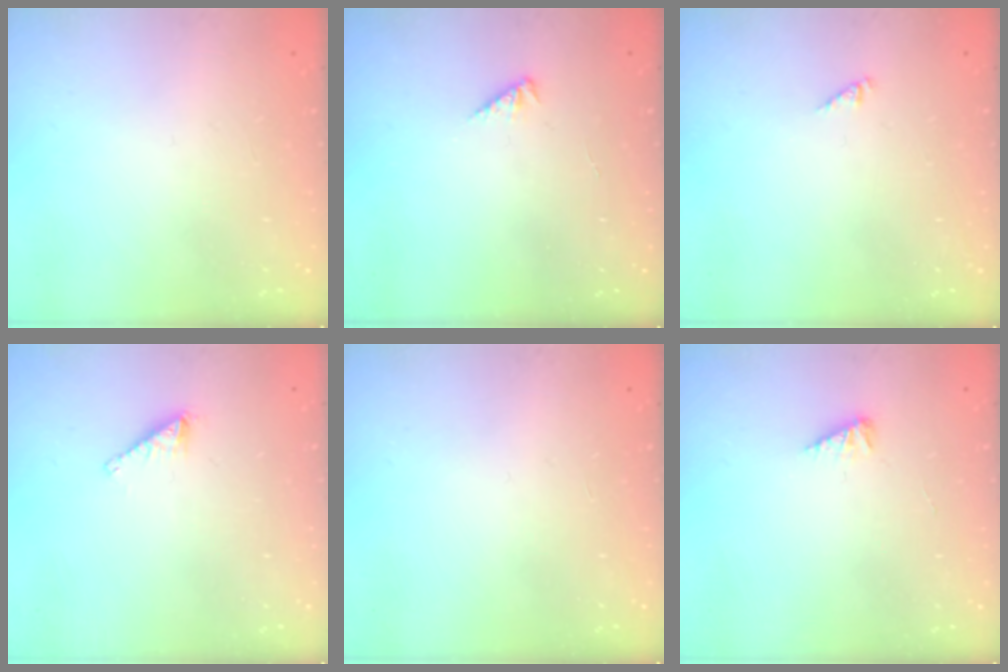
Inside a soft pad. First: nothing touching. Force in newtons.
{"total": 1.1, "press": 1.1, "slide": 0.3}
{"total": 0.0}
{"total": 1.6, "press": 1.6, "slide": 0.2}
{"total": 0.0}
{"total": 2.2, "press": 2.2, "slide": 0.3}